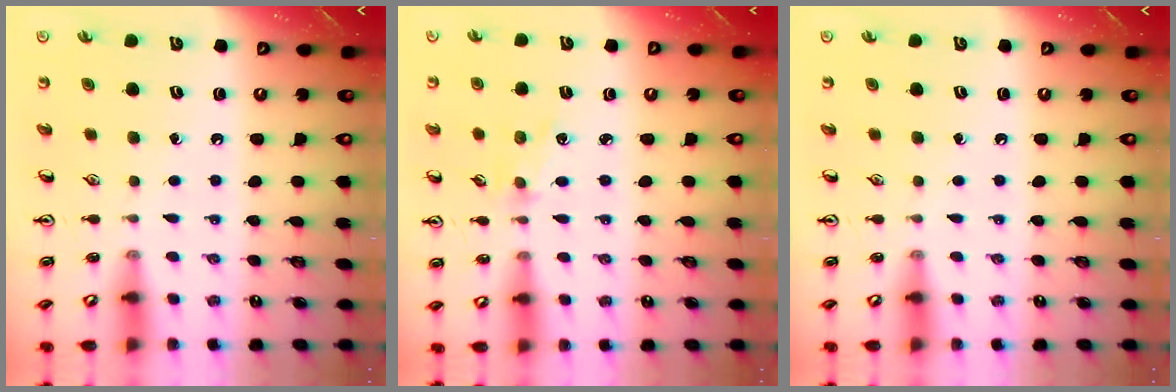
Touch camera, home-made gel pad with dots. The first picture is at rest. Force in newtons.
{"total": 2.1, "press": 2.0, "slide": 0.4}
{"total": 0.0}